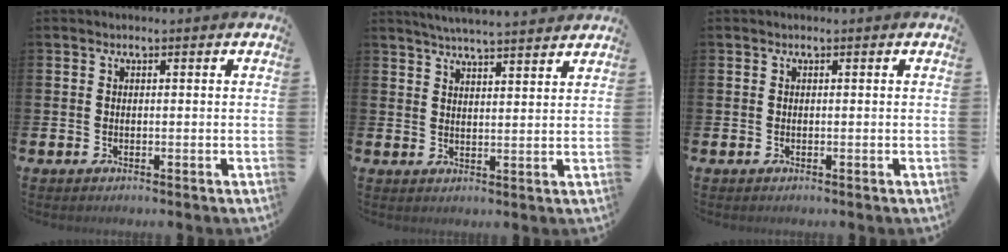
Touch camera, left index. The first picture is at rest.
{"total": 4.5, "force": [4.4, -0.4, 0.6], "torque": [-0.023, -0.023, 0.079]}
{"total": 0.0}